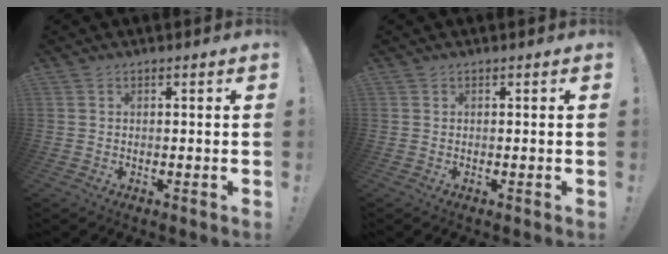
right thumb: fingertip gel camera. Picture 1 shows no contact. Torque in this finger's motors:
{"motor_torque": [0.00, 0.00, 0.04, -0.07, 0.00]}